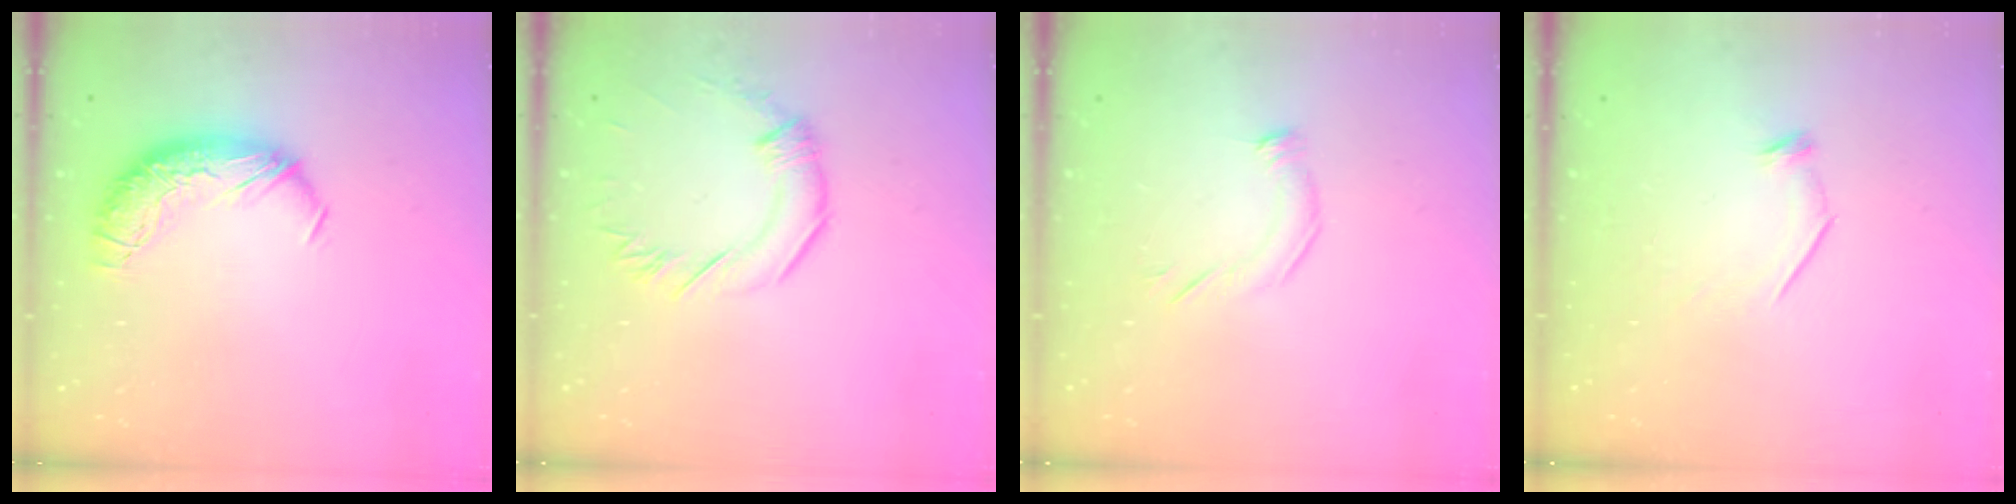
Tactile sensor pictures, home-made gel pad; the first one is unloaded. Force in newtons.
{"total": 1.0, "press": 1.0, "slide": 0.4}
{"total": 5.9, "press": 5.9, "slide": 0.2}
{"total": 6.1, "press": 6.0, "slide": 1.1}